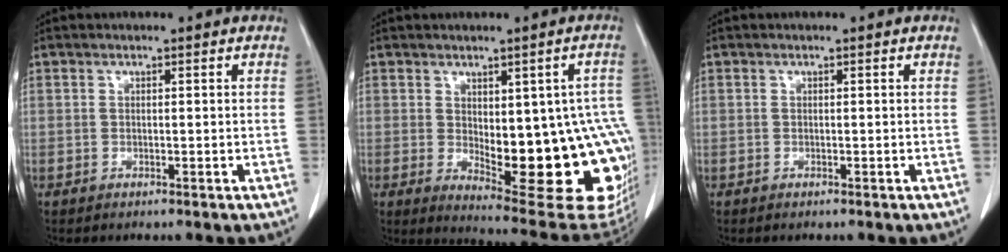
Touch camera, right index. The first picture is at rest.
{"total": 19.7, "force": [-2.4, 6.7, 18.3], "torque": [-0.151, 0.011, 0.001]}
{"total": 0.0}